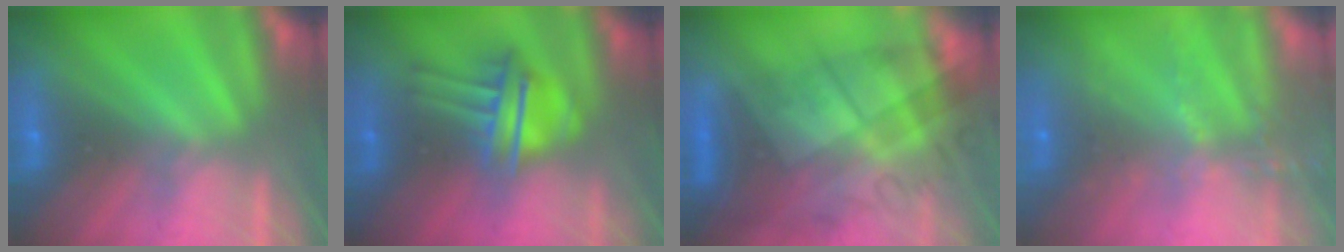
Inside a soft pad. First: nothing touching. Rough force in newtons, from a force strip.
{"total": 4.8}
{"total": 14.6}
{"total": 10.8}